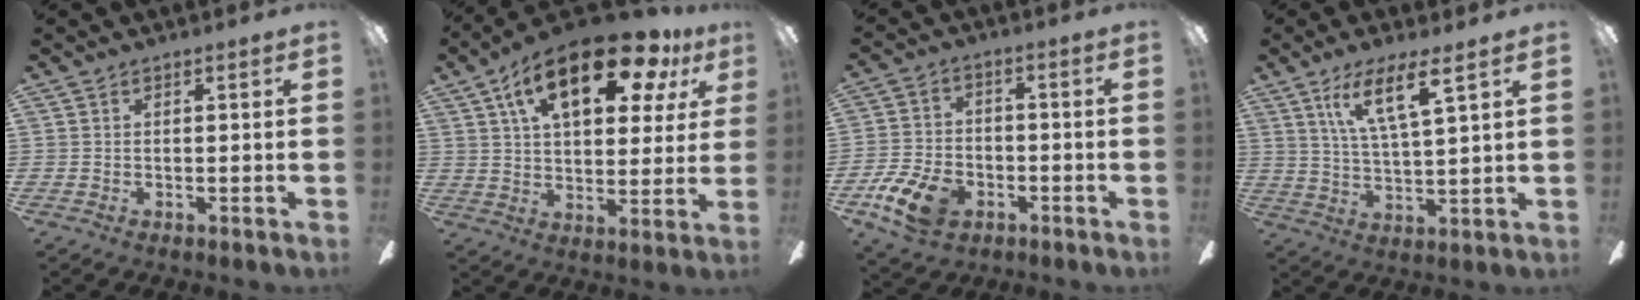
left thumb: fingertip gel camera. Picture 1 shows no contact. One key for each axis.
{"total": 21.7, "fx": 11.0, "fy": 9.8, "fz": 15.9, "tx": -0.247, "ty": -0.030, "tz": 0.178}
{"total": 11.5, "fx": -5.9, "fy": 7.3, "fz": 6.8, "tx": -0.151, "ty": 0.030, "tz": -0.108}
{"total": 11.2, "fx": 6.9, "fy": 2.3, "fz": 8.5, "tx": -0.163, "ty": -0.021, "tz": 0.118}